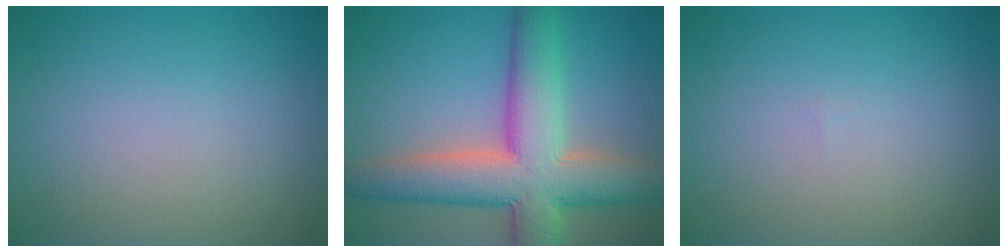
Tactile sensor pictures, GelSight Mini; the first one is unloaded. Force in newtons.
{"total": 10.4, "press": 10.4, "slide": 0.7}
{"total": 0.0}